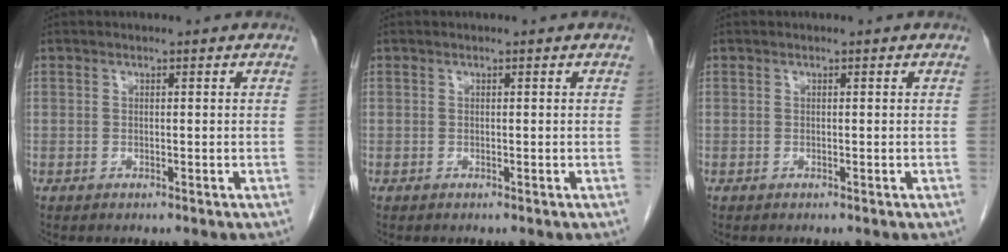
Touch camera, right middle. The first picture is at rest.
{"total": 0.0}
{"total": 0.0}